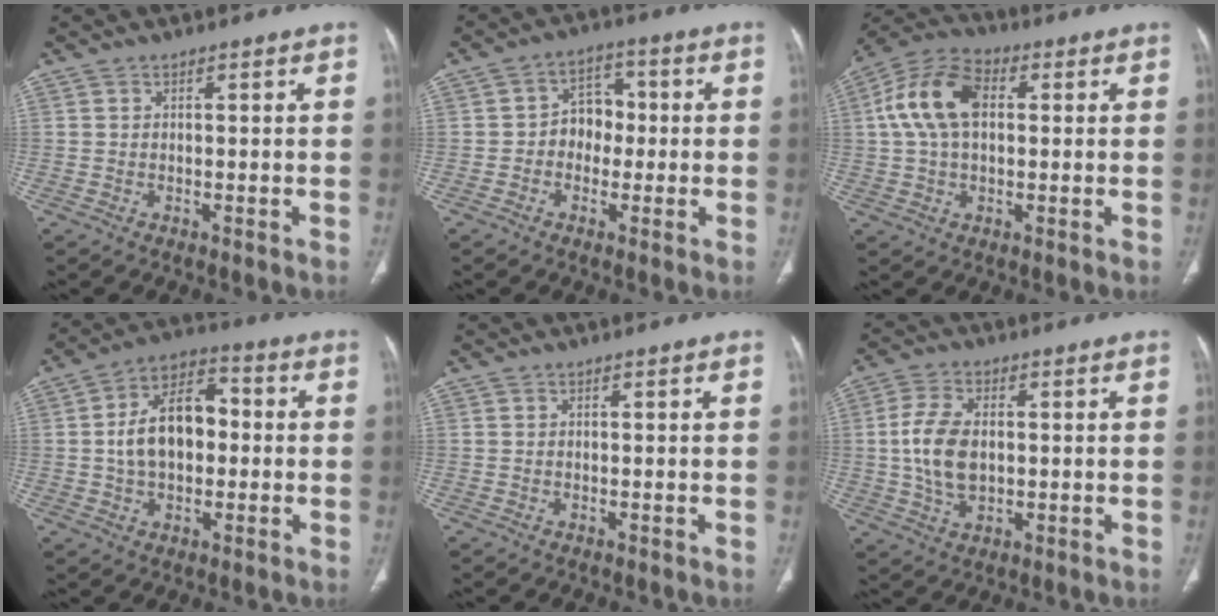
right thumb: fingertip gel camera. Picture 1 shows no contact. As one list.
[{"total": 6.4, "force": [-0.6, 5.2, 3.6], "torque": [-0.016, 0.026, -0.021]}, {"total": 12.5, "force": [2.1, 7.8, 9.6], "torque": [-0.189, 0.027, 0.031]}, {"total": 13.0, "force": [0.1, 8.3, 10.1], "torque": [-0.156, 0.031, -0.004]}, {"total": 0.0}, {"total": 9.5, "force": [0.4, 5.7, 7.6], "torque": [-0.155, 0.002, 0.011]}]